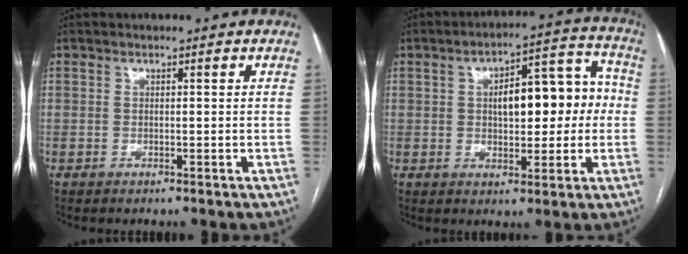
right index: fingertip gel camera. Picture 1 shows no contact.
{"total": 11.9, "force": [0.5, 5.1, 10.8], "torque": [-0.146, 0.044, 0.014]}